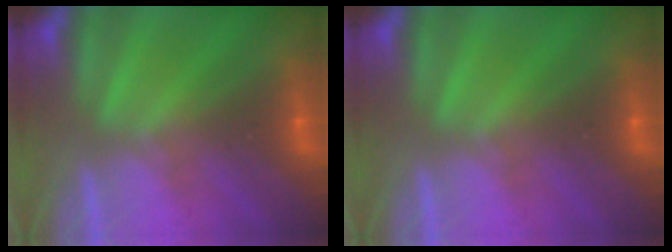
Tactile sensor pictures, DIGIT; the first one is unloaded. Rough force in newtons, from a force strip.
{"total": 0.0}